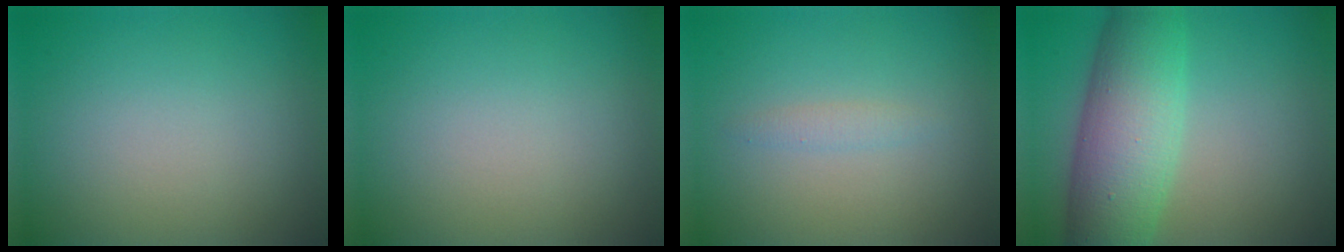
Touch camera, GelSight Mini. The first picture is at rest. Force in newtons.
{"total": 0.0}
{"total": 0.9, "press": 0.9, "slide": 0.2}
{"total": 9.0, "press": 9.0, "slide": 0.2}